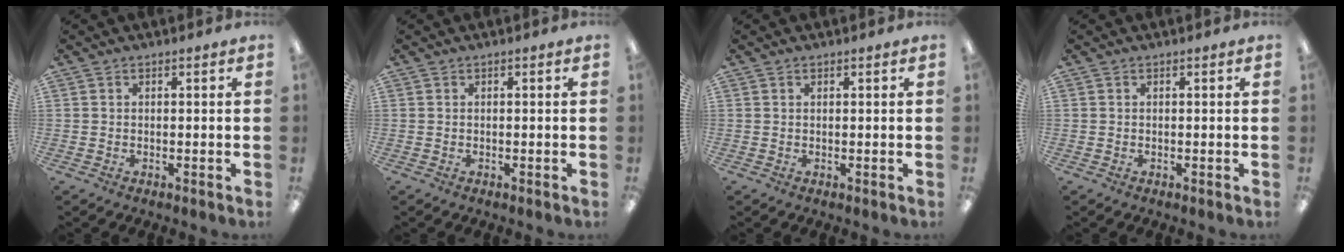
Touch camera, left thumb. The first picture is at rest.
{"total": 0.0}
{"total": 0.5, "force": [0.4, 0.2, 0.3], "torque": [-0.006, 0.002, 0.007]}
{"total": 0.0}